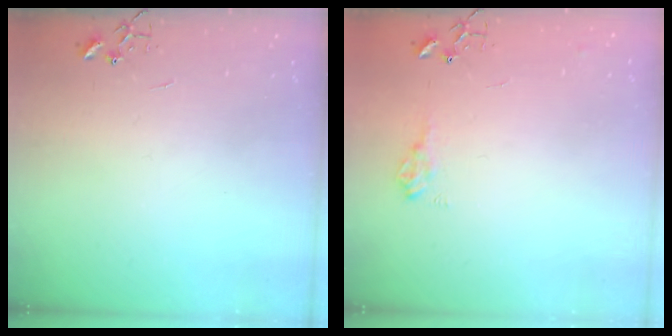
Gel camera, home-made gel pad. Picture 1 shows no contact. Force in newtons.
{"total": 8.8, "press": 8.7, "slide": 1.0}